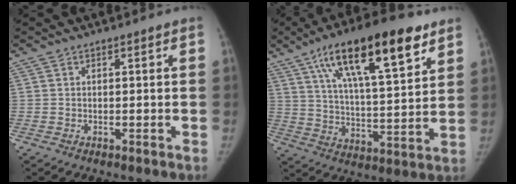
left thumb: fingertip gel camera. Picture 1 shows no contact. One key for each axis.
{"total": 22.6, "fx": 12.3, "fy": 6.9, "fz": 17.6, "tx": -0.269, "ty": -0.025, "tz": 0.206}